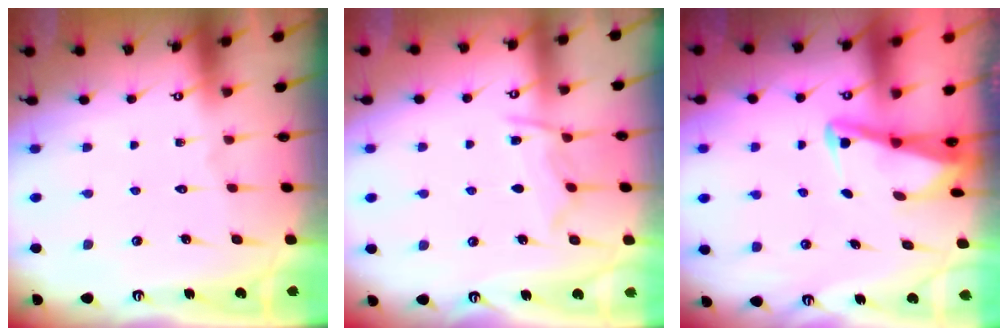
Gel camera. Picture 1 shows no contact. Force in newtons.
{"total": 8.6, "press": 8.5, "slide": 0.8}
{"total": 3.2, "press": 3.2, "slide": 0.3}